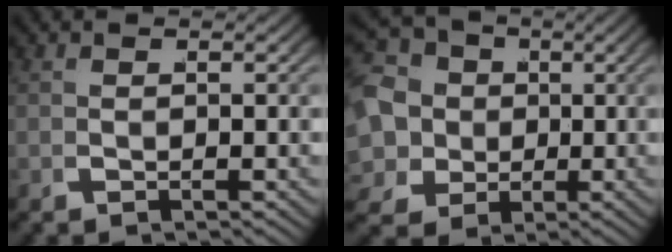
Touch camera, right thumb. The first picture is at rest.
{"total": 12.7, "force": [-0.7, 10.8, 6.6], "torque": [-0.144, -0.034, -0.025]}